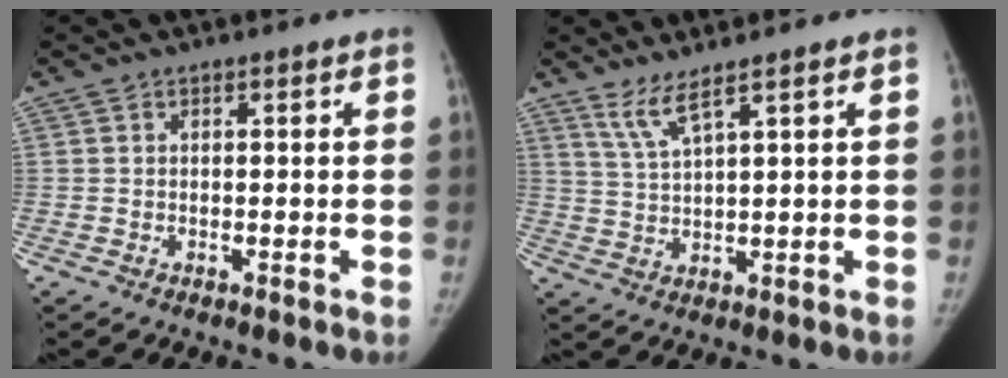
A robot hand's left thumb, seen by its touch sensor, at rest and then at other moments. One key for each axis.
{"total": 4.2, "fx": 3.0, "fy": -0.1, "fz": 2.8, "tx": -0.061, "ty": -0.026, "tz": 0.069}